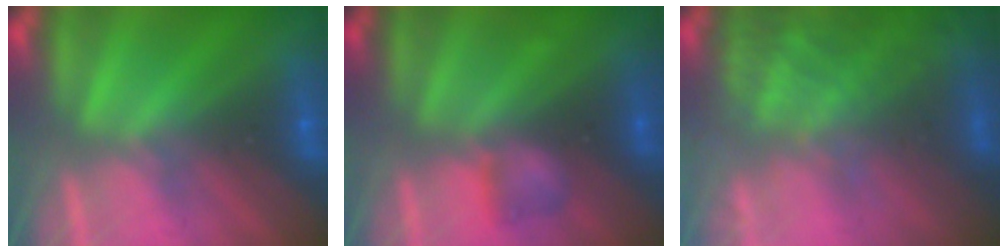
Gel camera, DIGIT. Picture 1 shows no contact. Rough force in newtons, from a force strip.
{"total": 2.1}
{"total": 7.2}